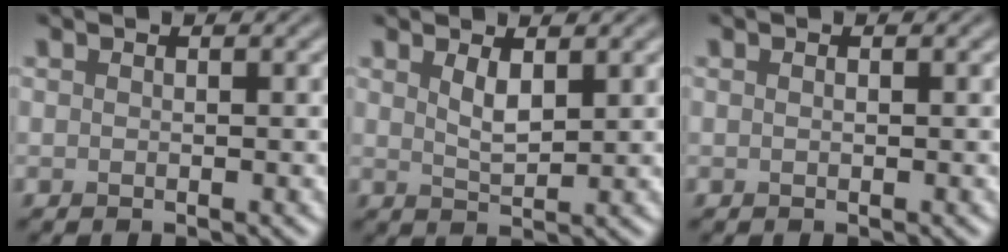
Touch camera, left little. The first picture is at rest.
{"total": 2.0, "force": [1.2, 0.6, 1.5], "torque": [-0.031, -0.003, 0.025]}
{"total": 0.0}